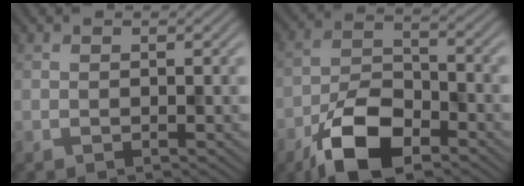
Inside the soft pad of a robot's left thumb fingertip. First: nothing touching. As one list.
[{"total": 9.9, "force": [-5.9, 4.6, 6.6], "torque": [-0.121, -0.001, -0.125]}]